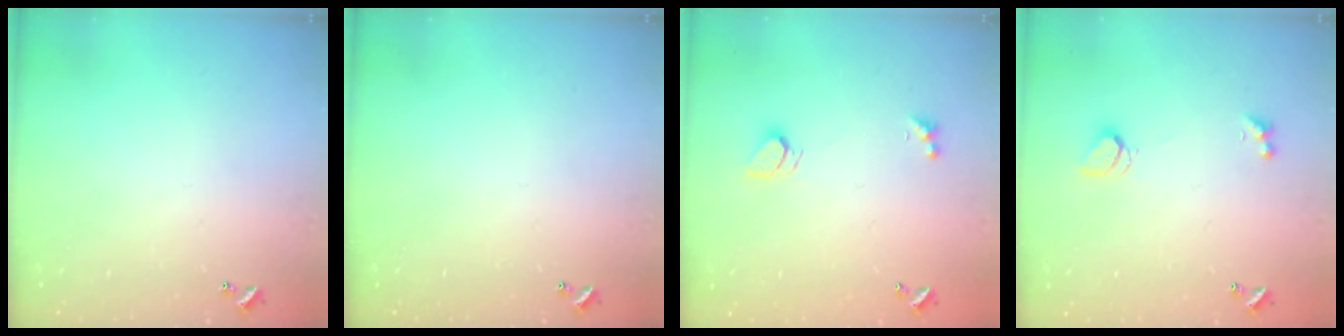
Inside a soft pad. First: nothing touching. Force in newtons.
{"total": 0.0}
{"total": 2.2, "press": 2.2, "slide": 0.3}
{"total": 1.4, "press": 1.3, "slide": 0.5}